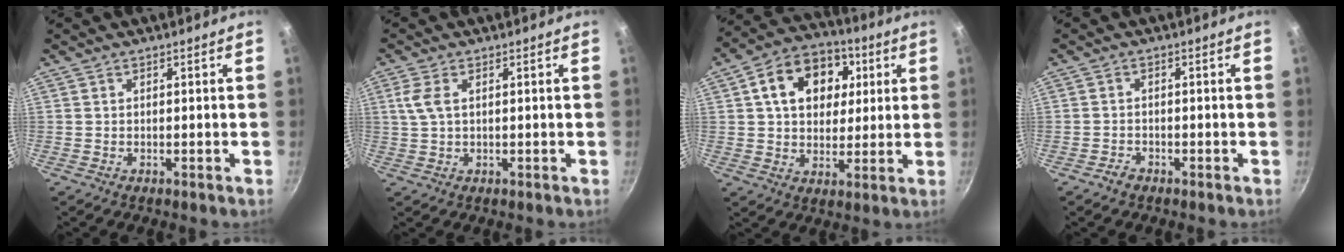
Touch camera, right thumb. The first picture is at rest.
{"total": 3.7, "force": [1.0, 1.9, 3.0], "torque": [-0.067, 0.004, 0.021]}
{"total": 15.4, "force": [4.4, 11.4, 9.4], "torque": [-0.121, 0.010, 0.060]}
{"total": 1.8, "force": [-1.3, 1.1, 0.5], "torque": [-0.008, 0.015, -0.024]}